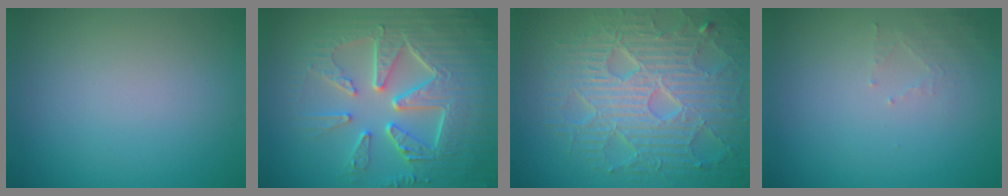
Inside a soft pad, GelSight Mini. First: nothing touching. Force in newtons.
{"total": 9.3, "press": 6.7, "slide": 6.4}
{"total": 9.0, "press": 6.4, "slide": 6.3}
{"total": 1.4, "press": 1.3, "slide": 0.3}